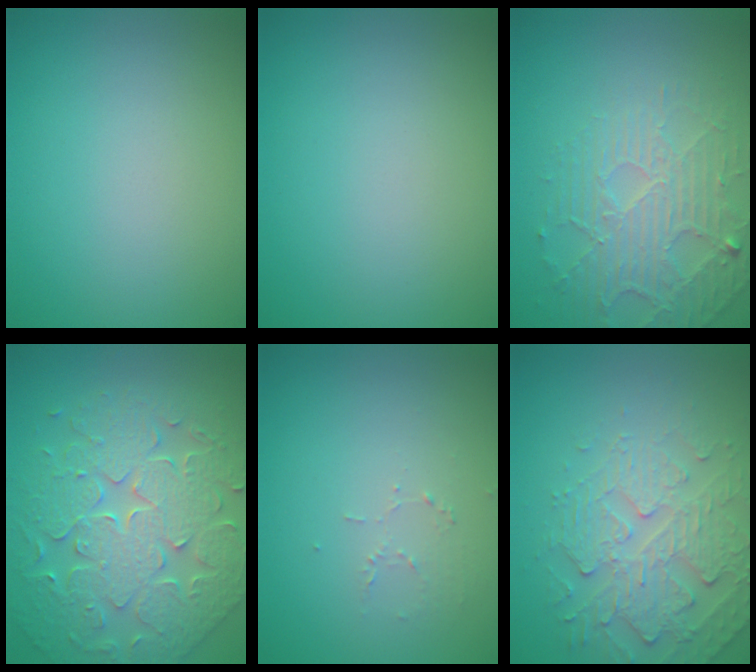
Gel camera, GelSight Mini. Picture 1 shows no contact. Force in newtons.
{"total": 0.0}
{"total": 4.7, "press": 3.5, "slide": 3.1}
{"total": 6.8, "press": 6.0, "slide": 3.2}
{"total": 0.7, "press": 0.4, "slide": 0.6}
{"total": 4.9, "press": 3.7, "slide": 3.3}